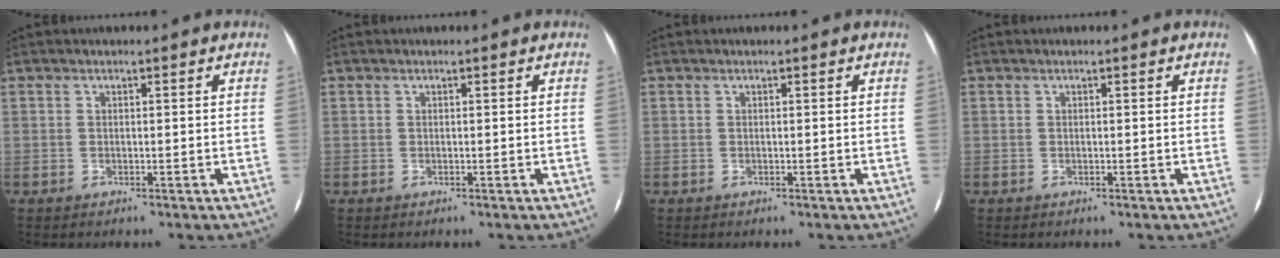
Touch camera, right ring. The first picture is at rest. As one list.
[{"total": 0.0}, {"total": 0.0}, {"total": 0.0}]